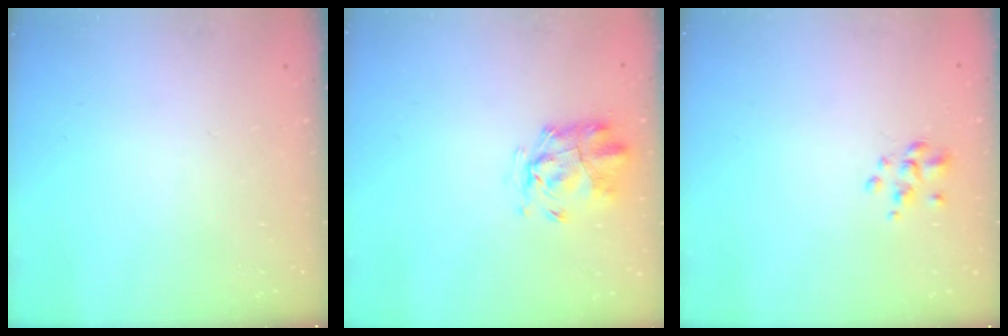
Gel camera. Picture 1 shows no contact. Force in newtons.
{"total": 2.6, "press": 2.4, "slide": 0.9}
{"total": 2.7, "press": 2.5, "slide": 0.9}